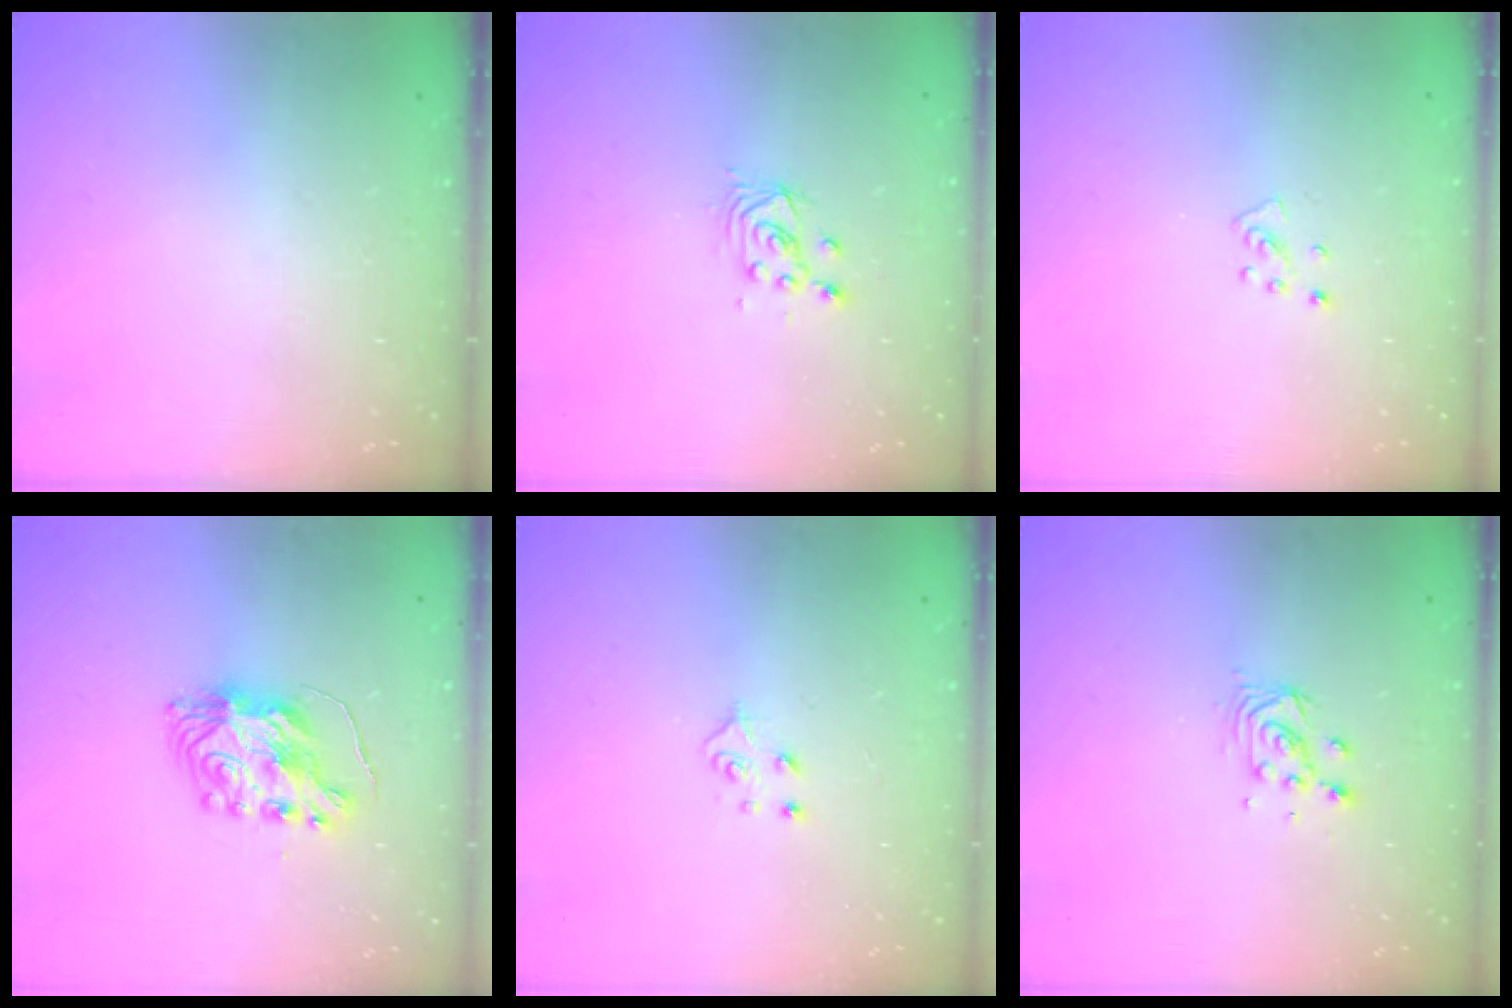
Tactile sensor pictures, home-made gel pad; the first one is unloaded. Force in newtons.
{"total": 2.6, "press": 2.6, "slide": 0.1}
{"total": 3.8, "press": 3.8, "slide": 0.4}
{"total": 8.6, "press": 8.5, "slide": 0.7}
{"total": 4.9, "press": 4.8, "slide": 0.5}
{"total": 3.8, "press": 3.8, "slide": 0.3}